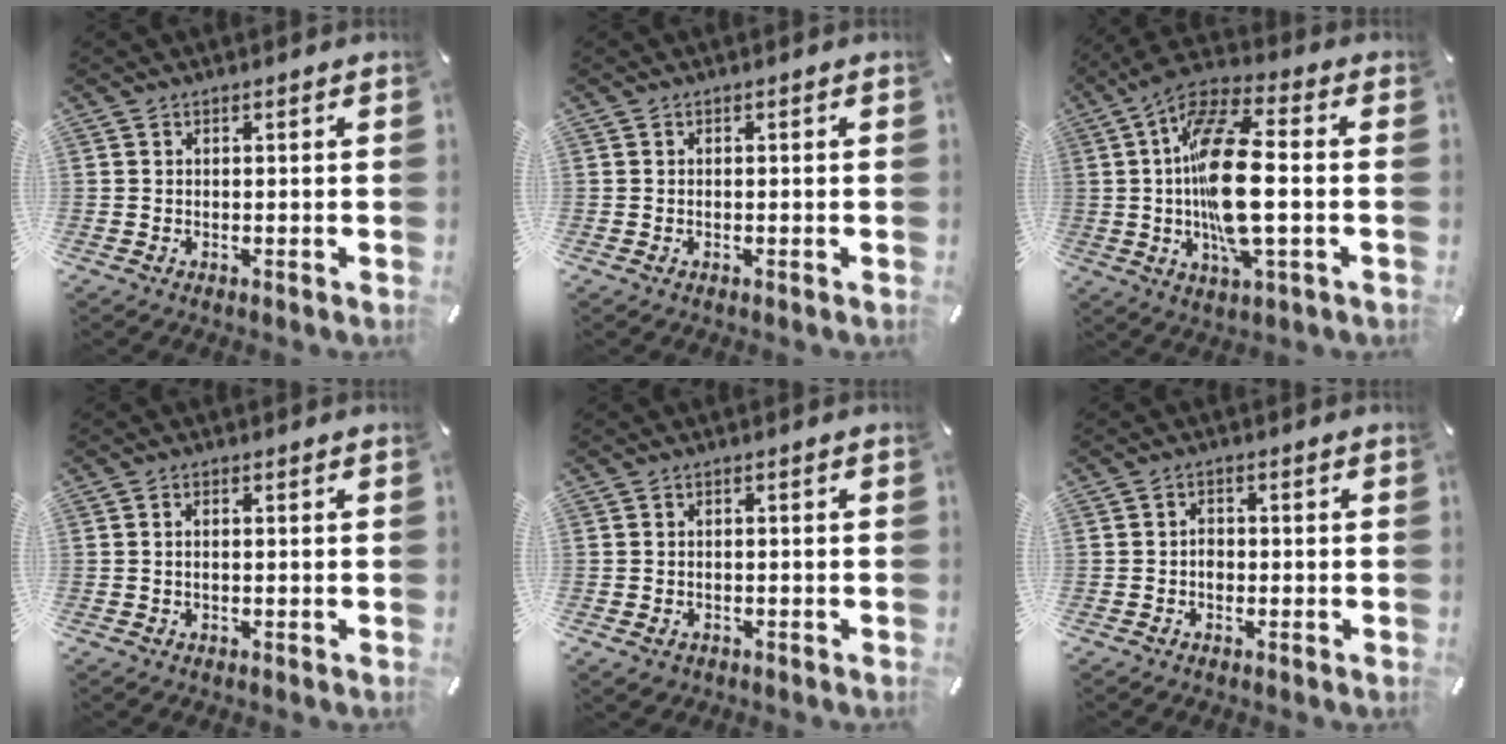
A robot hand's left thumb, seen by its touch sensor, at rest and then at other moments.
{"total": 0.5, "force": [-0.2, 0.3, 0.4], "torque": [-0.008, -0.003, -0.004]}
{"total": 19.1, "force": [-0.7, 6.3, 18.0], "torque": [-0.372, -0.009, -0.017]}
{"total": 1.1, "force": [-0.1, 0.5, 1.0], "torque": [-0.019, 0.002, -0.002]}
{"total": 1.8, "force": [-0.9, 1.3, 0.7], "torque": [-0.013, 0.004, -0.020]}
{"total": 2.0, "force": [-0.5, 1.6, 1.2], "torque": [-0.024, 0.007, -0.011]}